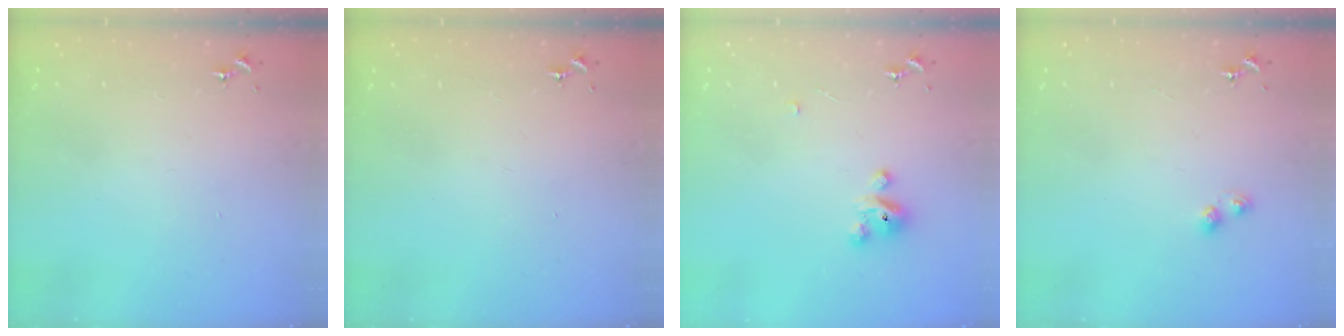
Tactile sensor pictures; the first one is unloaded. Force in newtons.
{"total": 0.0}
{"total": 5.2, "press": 5.2, "slide": 0.4}
{"total": 3.0, "press": 3.0, "slide": 0.4}